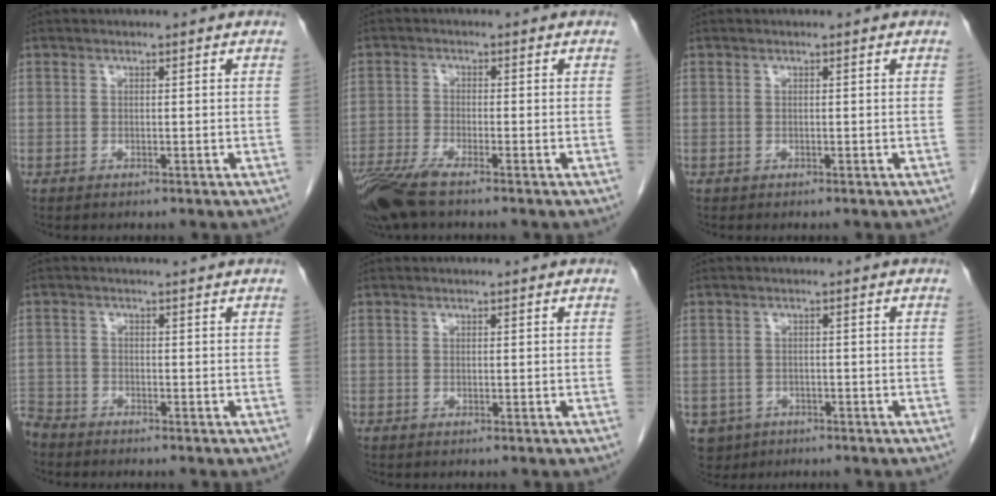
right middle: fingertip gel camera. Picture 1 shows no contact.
{"total": 7.6, "force": [-5.7, 1.0, 4.9], "torque": [-0.097, -0.018, -0.109]}
{"total": 0.0}
{"total": 3.3, "force": [-3.0, 1.0, 0.8], "torque": [-0.006, -0.001, -0.056]}
{"total": 0.0}
{"total": 4.5, "force": [-2.5, 3.7, 0.6], "torque": [-0.011, 0.004, -0.036]}